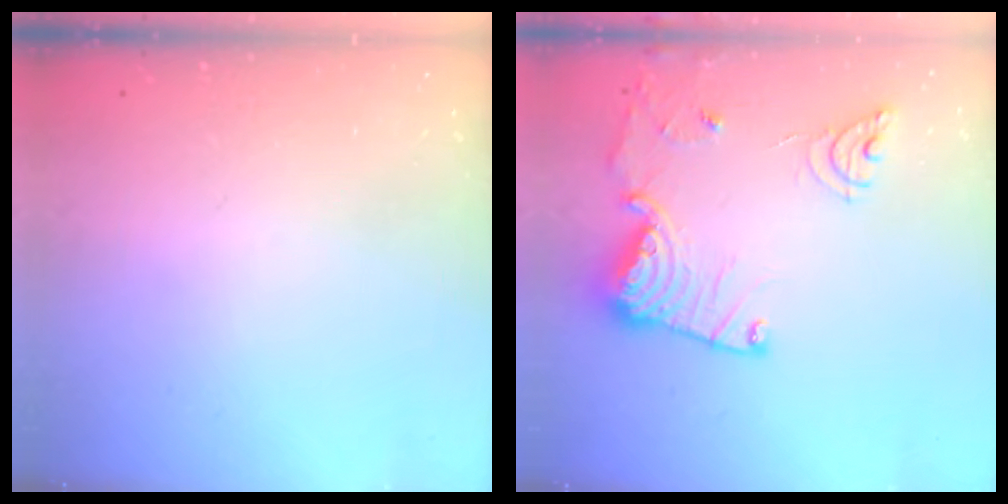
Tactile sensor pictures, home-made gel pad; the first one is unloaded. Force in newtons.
{"total": 15.7, "press": 15.6, "slide": 1.7}